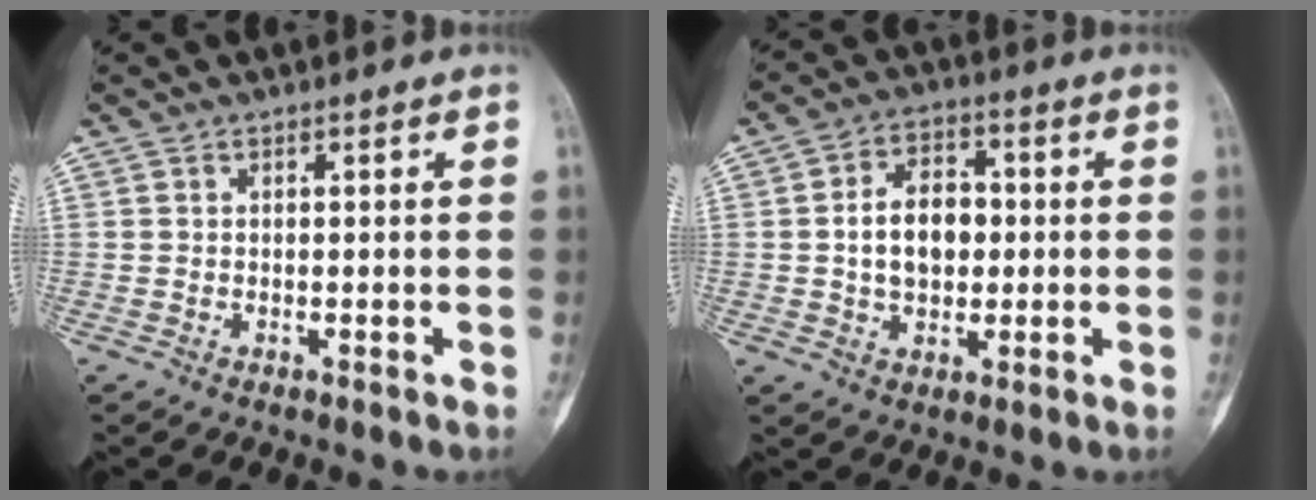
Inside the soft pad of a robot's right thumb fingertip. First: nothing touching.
{"total": 9.8, "force": [0.1, 6.7, 7.1], "torque": [-0.095, 0.015, -0.001]}